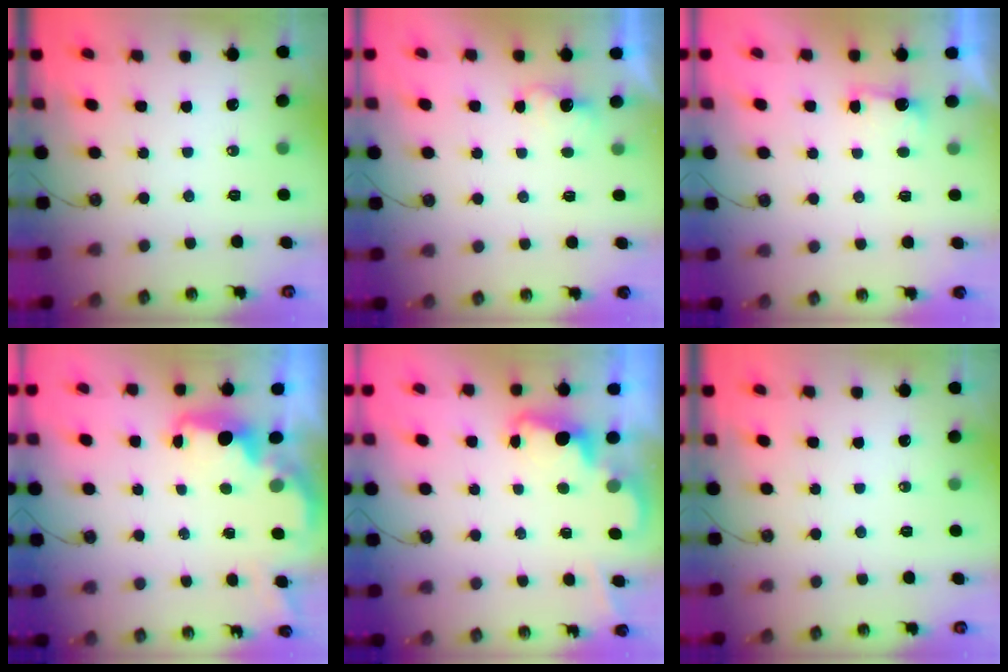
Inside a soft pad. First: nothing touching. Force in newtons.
{"total": 2.2, "press": 2.1, "slide": 0.8}
{"total": 2.3, "press": 2.2, "slide": 0.8}
{"total": 2.7, "press": 2.7, "slide": 0.6}
{"total": 2.4, "press": 2.4, "slide": 0.5}
{"total": 0.0}